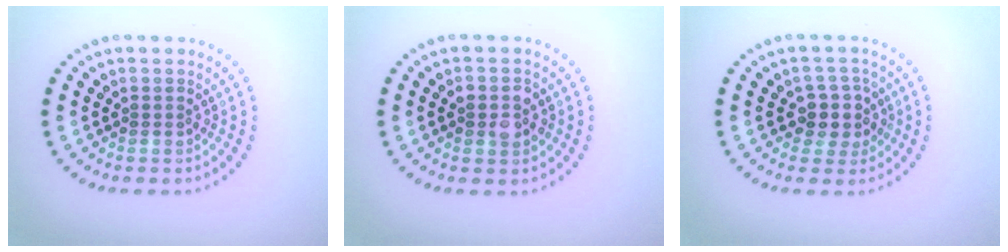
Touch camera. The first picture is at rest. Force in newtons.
{"total": 2.0, "press": 2.0, "slide": 0.2}
{"total": 2.8, "press": 2.6, "slide": 1.2}